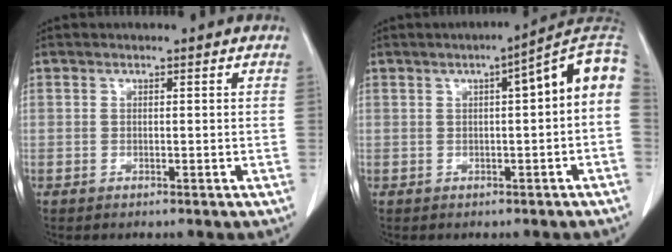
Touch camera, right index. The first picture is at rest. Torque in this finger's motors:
{"motor_torque": [1.02, 0.04, 0.44, 0.06]}